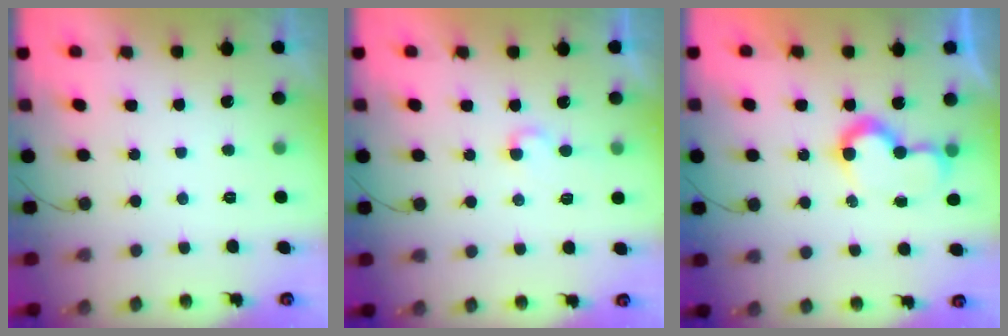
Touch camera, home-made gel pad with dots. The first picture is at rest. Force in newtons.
{"total": 3.8, "press": 3.7, "slide": 0.3}
{"total": 8.5, "press": 8.5, "slide": 0.2}